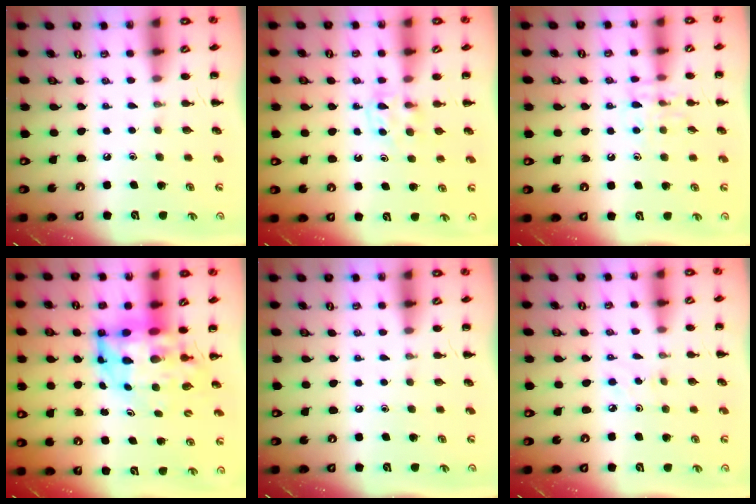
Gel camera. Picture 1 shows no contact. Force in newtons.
{"total": 3.5, "press": 3.2, "slide": 1.3}
{"total": 7.6, "press": 7.6, "slide": 0.4}
{"total": 8.2, "press": 7.8, "slide": 2.5}
{"total": 0.0}
{"total": 2.1, "press": 2.0, "slide": 0.8}